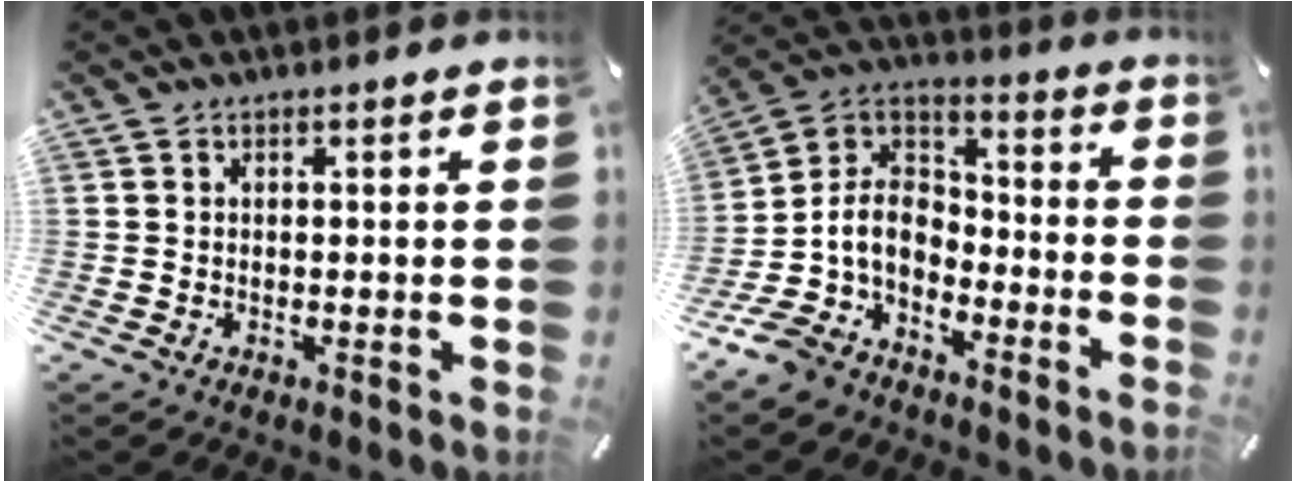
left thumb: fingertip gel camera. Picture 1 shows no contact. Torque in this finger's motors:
{"motor_torque": [0.87, 3.13, 0.82, 0.81, 0.13]}